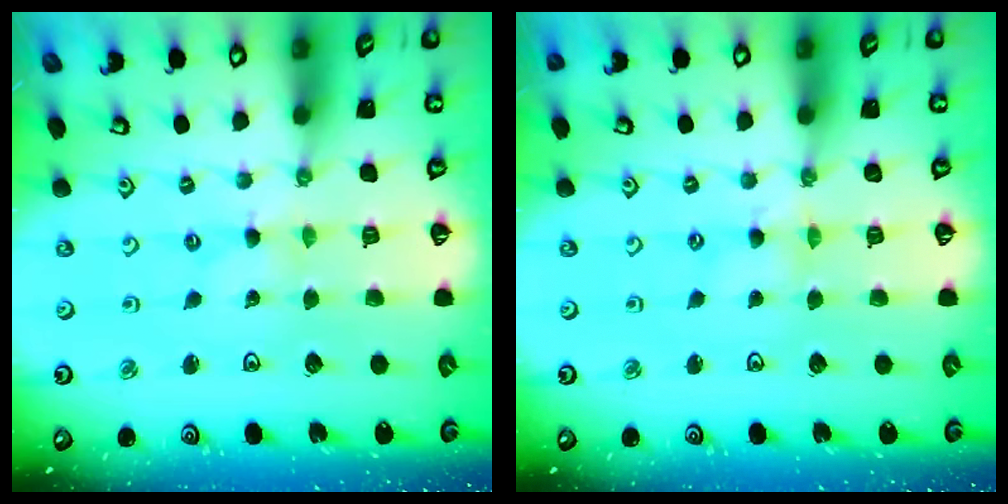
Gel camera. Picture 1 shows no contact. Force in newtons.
{"total": 0.0}